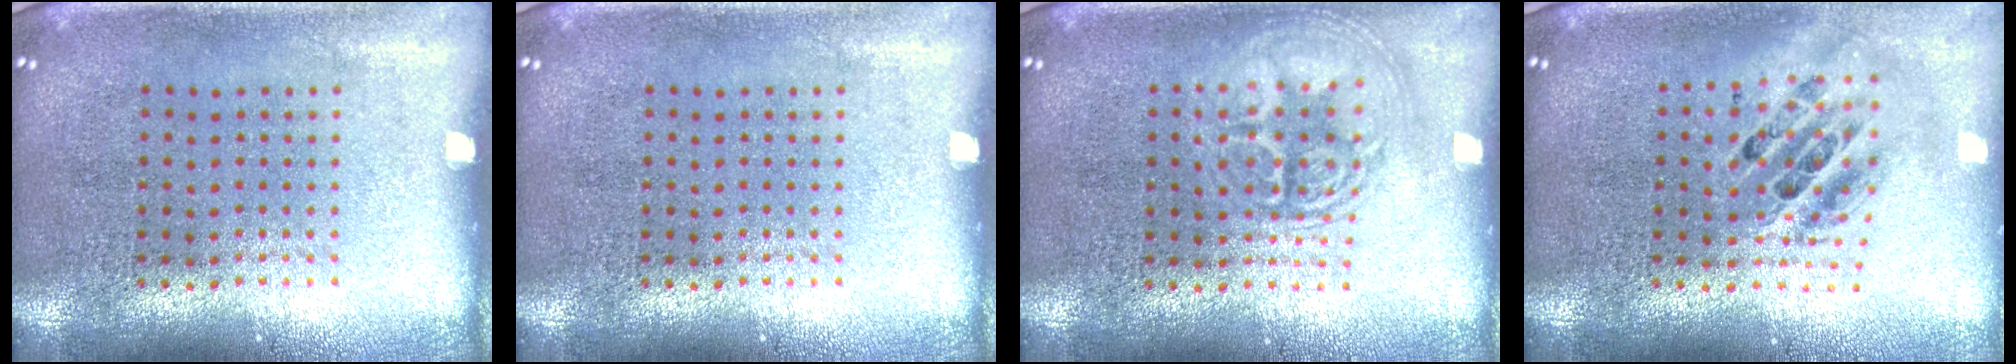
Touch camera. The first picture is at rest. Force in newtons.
{"total": 0.0}
{"total": 2.8, "press": 2.8, "slide": 0.4}
{"total": 1.8, "press": 1.5, "slide": 1.1}